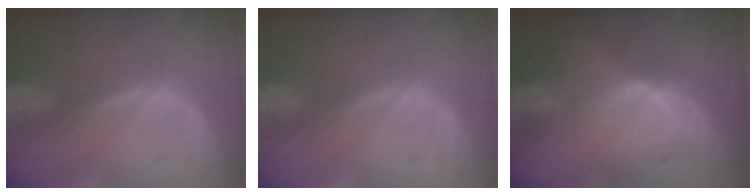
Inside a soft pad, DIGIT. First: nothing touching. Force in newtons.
{"total": 0.0}
{"total": 7.9, "press": 7.0, "slide": 3.6}